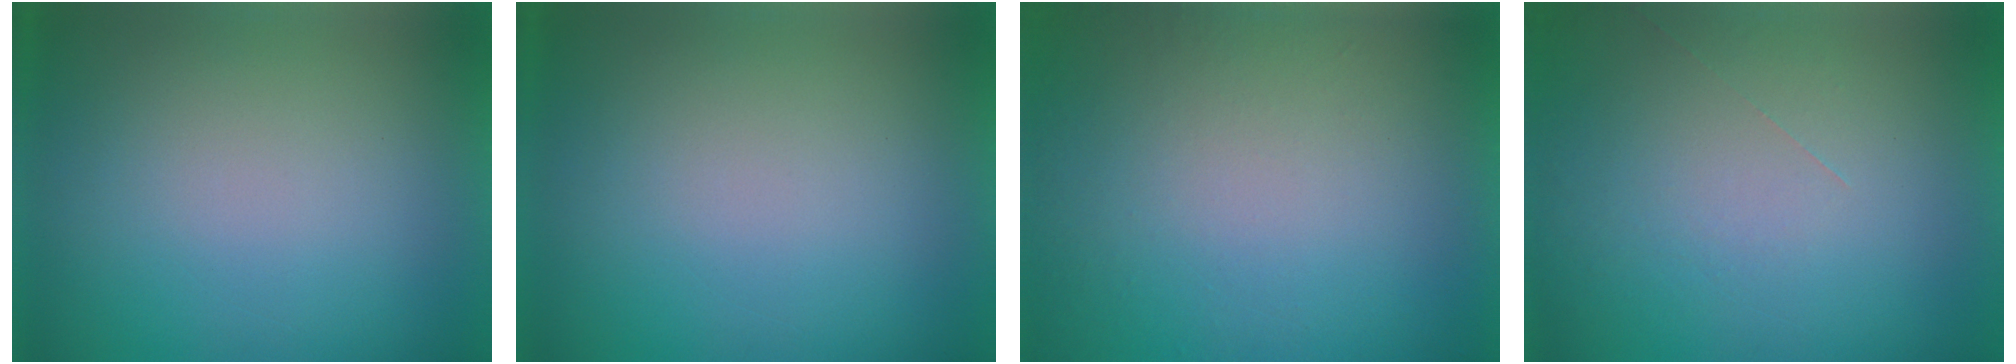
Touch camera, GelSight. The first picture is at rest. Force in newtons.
{"total": 0.0}
{"total": 5.5}
{"total": 1.1}